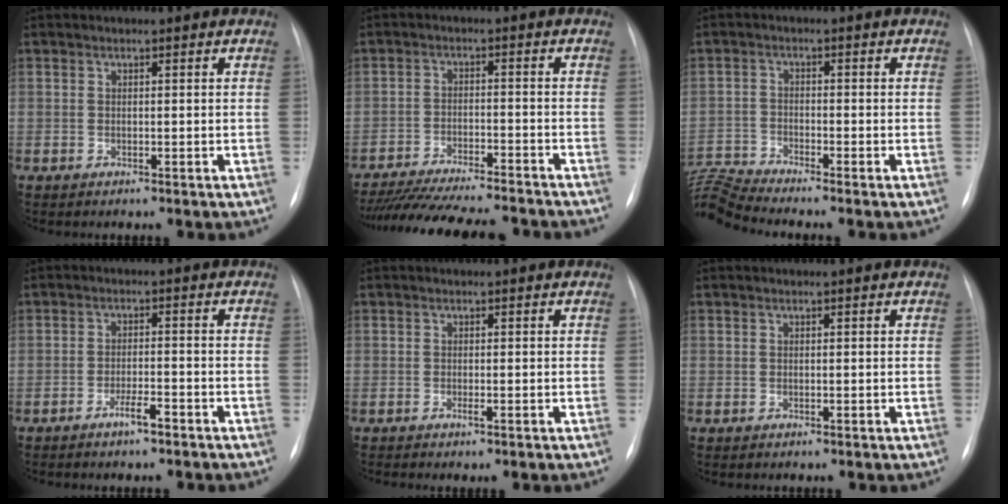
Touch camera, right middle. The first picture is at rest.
{"total": 19.0, "force": [-17.1, 1.9, 7.9], "torque": [-0.148, -0.028, -0.248]}
{"total": 7.5, "force": [-7.2, -2.1, 1.1], "torque": [-0.040, 0.002, -0.141]}
{"total": 2.9, "force": [-2.1, 0.2, 2.0], "torque": [-0.038, 0.000, -0.037]}
{"total": 0.6, "force": [-0.2, -0.4, 0.5], "torque": [-0.011, -0.002, -0.004]}
{"total": 0.0}